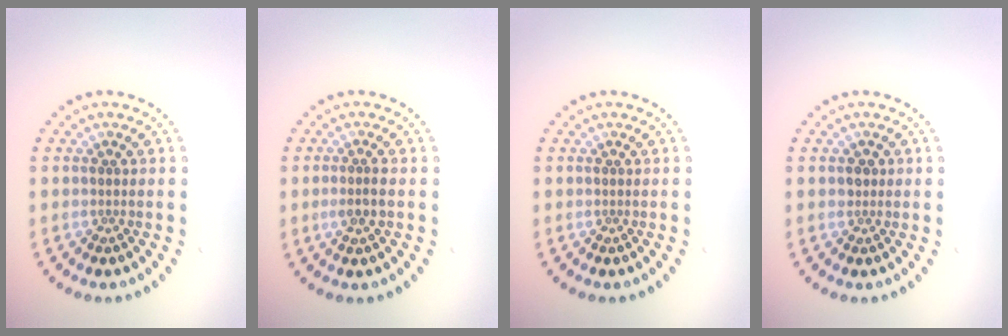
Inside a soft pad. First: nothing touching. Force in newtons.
{"total": 1.7, "press": 1.6, "slide": 0.7}
{"total": 0.0}
{"total": 0.9, "press": 0.8, "slide": 0.4}